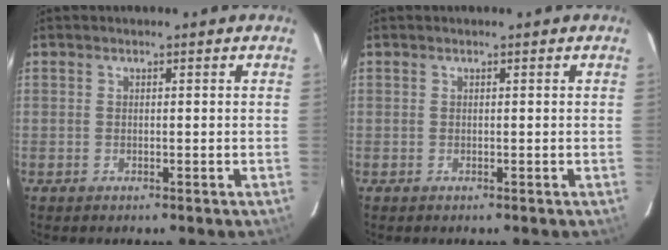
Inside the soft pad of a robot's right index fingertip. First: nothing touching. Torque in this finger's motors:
{"motor_torque": [-0.01, 0.00, 0.00, 0.01]}